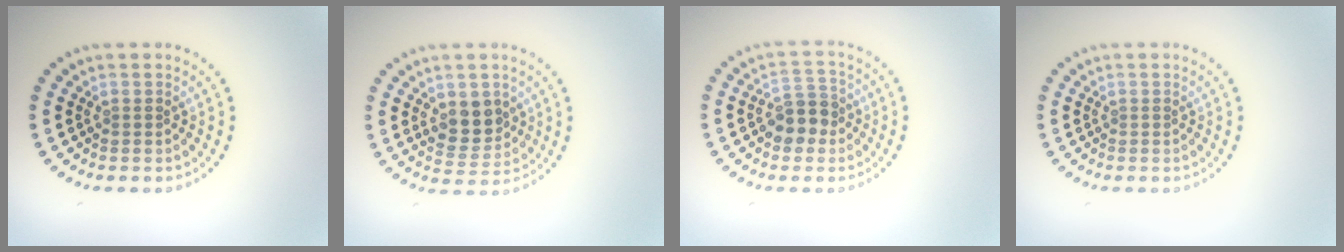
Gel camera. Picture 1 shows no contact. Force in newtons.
{"total": 3.5, "press": 3.4, "slide": 1.0}
{"total": 3.1, "press": 2.9, "slide": 0.9}
{"total": 0.0}